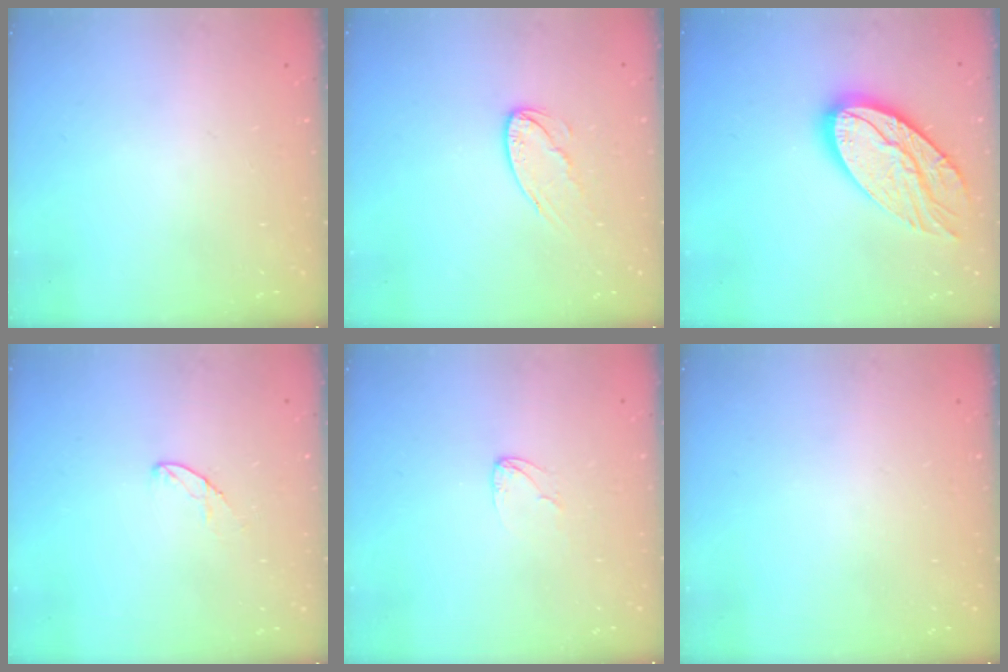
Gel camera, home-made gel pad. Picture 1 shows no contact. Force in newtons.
{"total": 8.4, "press": 8.4, "slide": 0.4}
{"total": 20.1, "press": 20.0, "slide": 1.7}
{"total": 4.9, "press": 4.9, "slide": 0.5}
{"total": 3.7, "press": 3.7, "slide": 0.2}
{"total": 0.0}